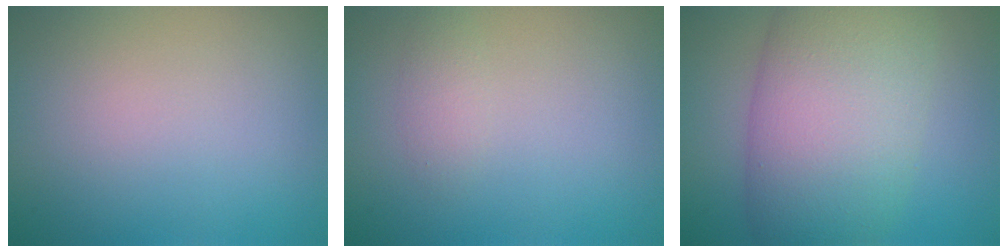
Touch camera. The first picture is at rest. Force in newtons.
{"total": 1.0, "press": 1.0, "slide": 0.0}
{"total": 12.0, "press": 12.0, "slide": 0.3}